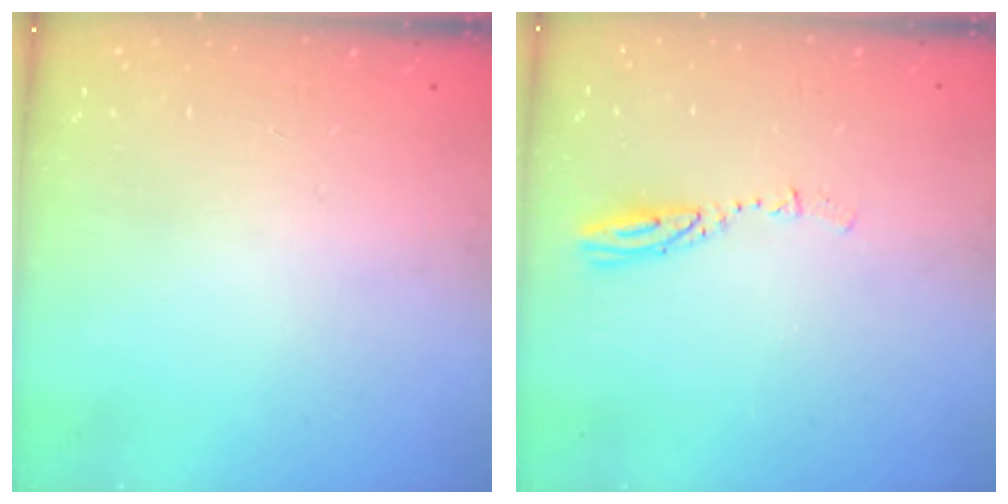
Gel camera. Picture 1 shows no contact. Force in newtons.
{"total": 3.4, "press": 3.4, "slide": 0.2}